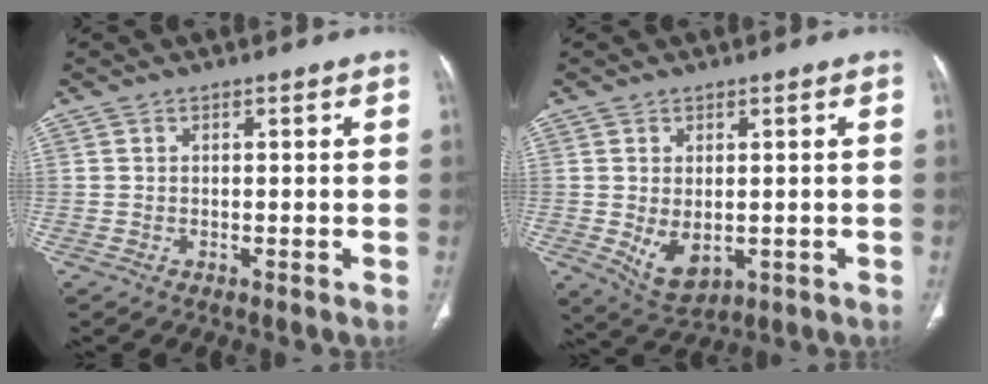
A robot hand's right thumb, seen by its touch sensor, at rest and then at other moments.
{"total": 6.2, "force": [-0.7, 3.8, 4.9], "torque": [-0.081, -0.011, 0.006]}